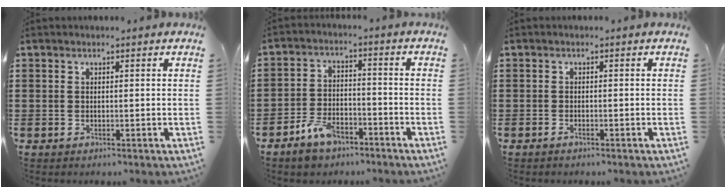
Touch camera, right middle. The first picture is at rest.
{"total": 5.3, "force": [-4.1, 2.4, 2.4], "torque": [-0.052, 0.010, -0.081]}
{"total": 0.7, "force": [-0.6, 0.1, 0.4], "torque": [-0.010, -0.004, -0.010]}